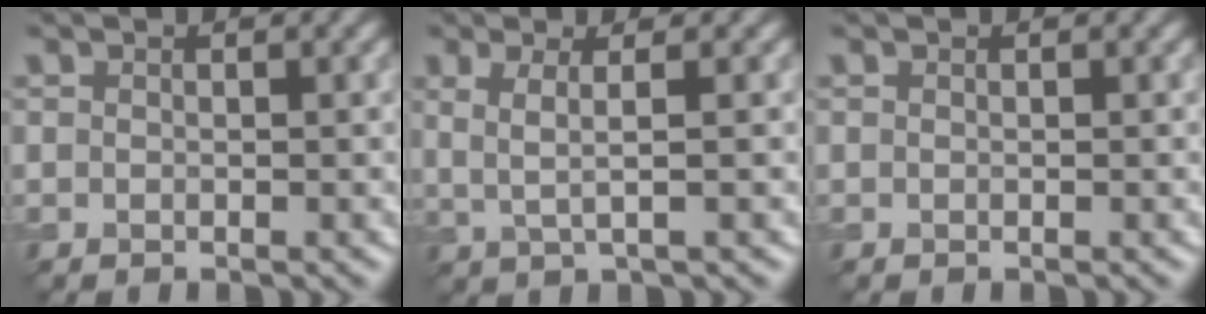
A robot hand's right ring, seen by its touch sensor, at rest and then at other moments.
{"total": 2.2, "force": [0.5, 0.5, 2.1], "torque": [-0.042, 0.003, 0.010]}
{"total": 0.0}